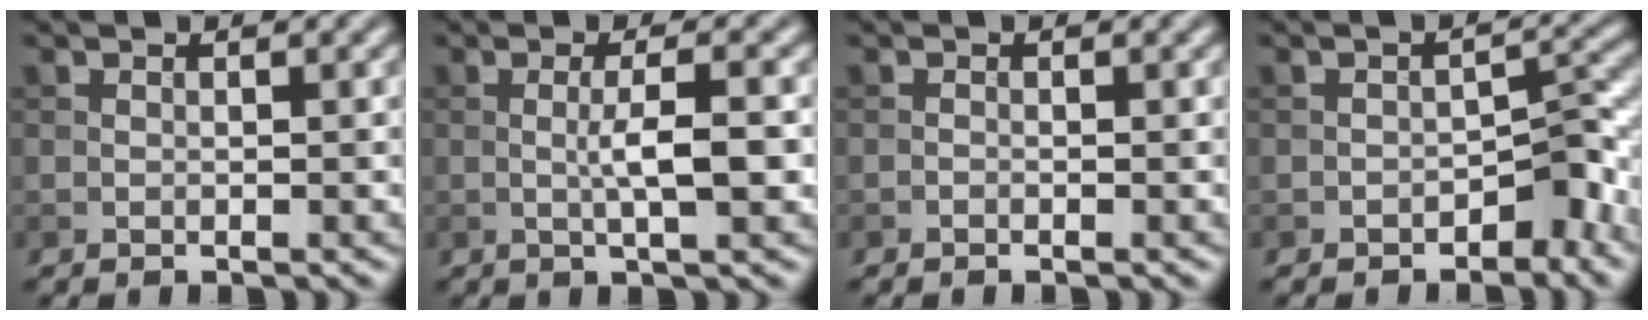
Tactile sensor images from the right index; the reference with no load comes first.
{"total": 3.5, "force": [-0.1, 0.5, 3.4], "torque": [-0.062, 0.001, -0.002]}
{"total": 0.0}
{"total": 3.1, "force": [-1.9, 1.5, 1.9], "torque": [-0.017, 0.012, -0.029]}